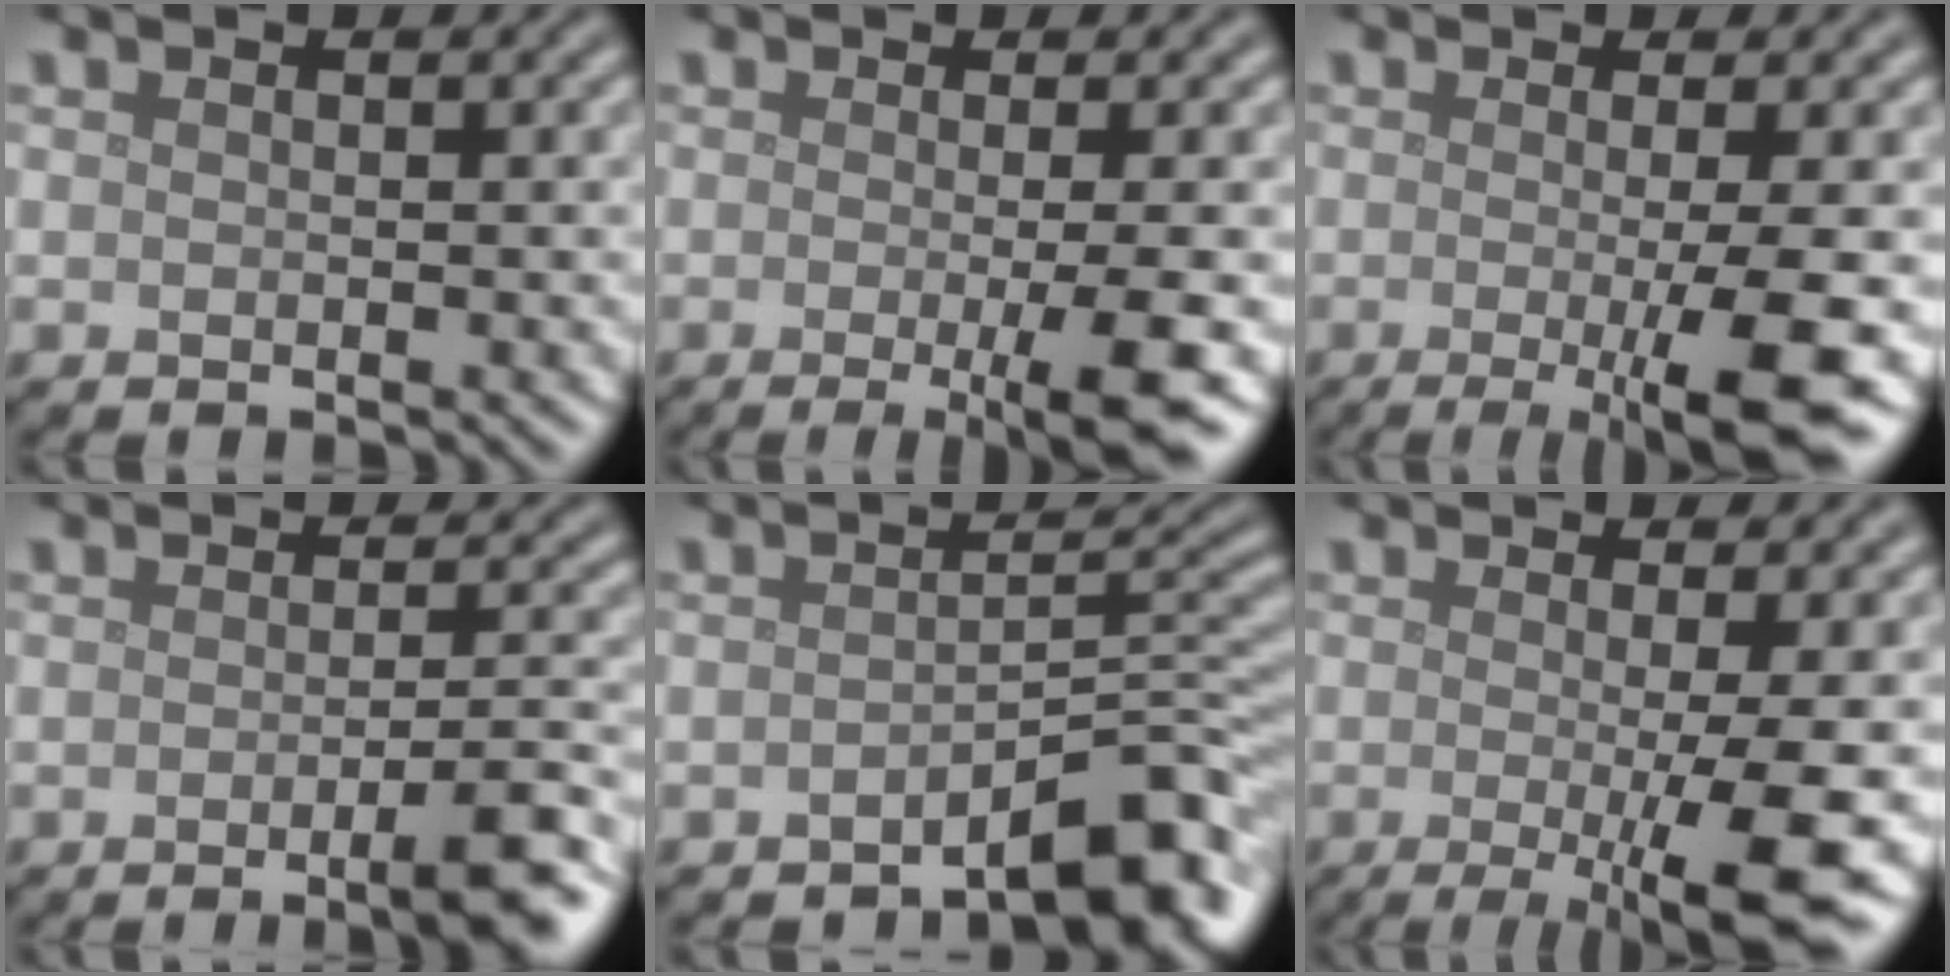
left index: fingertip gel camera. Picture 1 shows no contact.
{"total": 6.1, "force": [-1.2, 1.2, 5.9], "torque": [-0.082, -0.013, -0.021]}
{"total": 8.3, "force": [-1.6, 1.6, 8.0], "torque": [-0.109, -0.018, -0.025]}
{"total": 5.1, "force": [-1.9, 1.0, 4.7], "torque": [-0.061, -0.005, -0.036]}
{"total": 5.1, "force": [-3.5, 1.2, 3.5], "torque": [-0.040, 0.014, -0.053]}
{"total": 9.2, "force": [-1.6, 1.9, 8.8], "torque": [-0.118, -0.019, -0.023]}